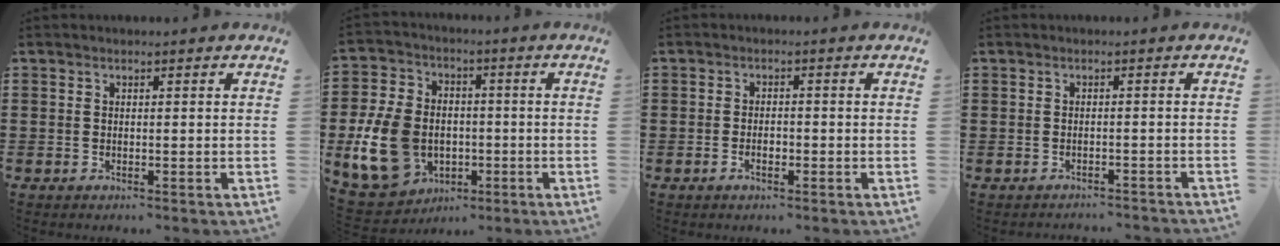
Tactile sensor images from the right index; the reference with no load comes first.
{"total": 13.2, "force": [-2.8, 10.1, 8.0], "torque": [-0.217, 0.014, -0.050]}
{"total": 1.1, "force": [-0.6, 0.2, 0.9], "torque": [-0.016, 0.000, -0.011]}
{"total": 1.4, "force": [-1.4, 0.2, -0.3], "torque": [0.002, 0.005, -0.032]}